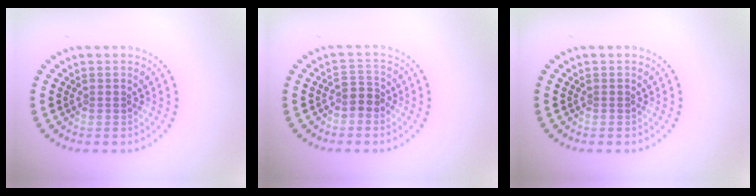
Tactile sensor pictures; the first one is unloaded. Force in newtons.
{"total": 1.9, "press": 1.6, "slide": 1.0}
{"total": 0.0}